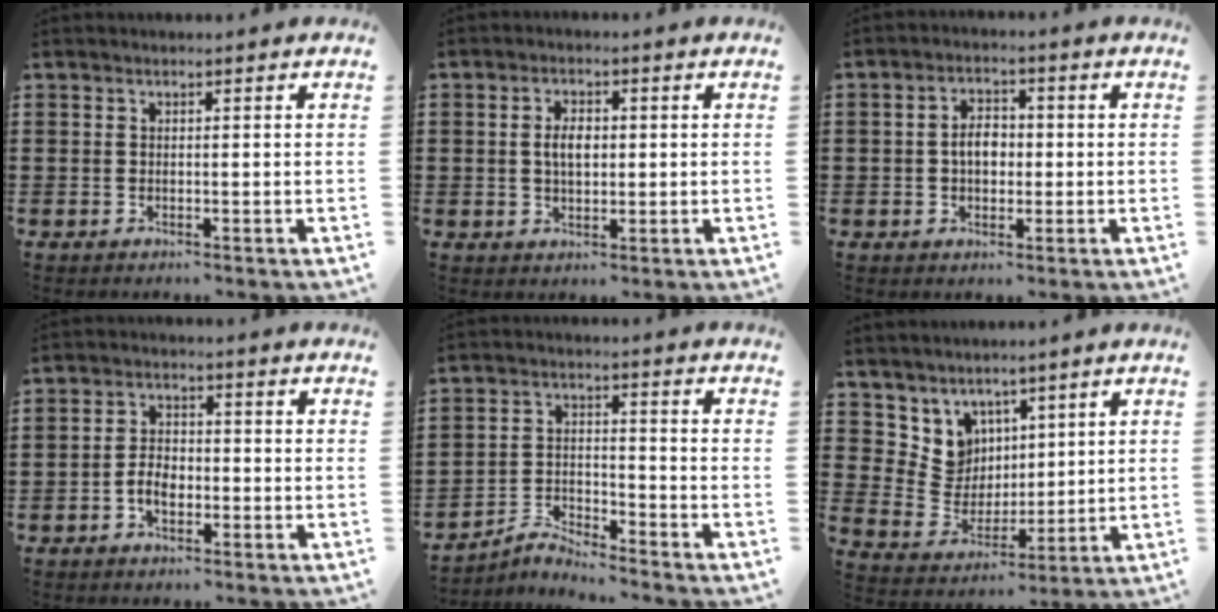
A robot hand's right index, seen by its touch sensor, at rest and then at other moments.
{"total": 3.5, "force": [0.1, 1.8, 3.0], "torque": [-0.053, 0.001, -0.001]}
{"total": 3.8, "force": [-0.3, 2.3, 3.0], "torque": [-0.052, 0.002, -0.010]}
{"total": 3.6, "force": [-1.5, 2.1, 2.6], "torque": [-0.063, -0.002, -0.032]}
{"total": 3.9, "force": [-3.9, 0.3, 0.4], "torque": [-0.014, 0.005, -0.081]}
{"total": 7.1, "force": [3.8, 5.9, 1.1], "torque": [-0.060, -0.018, 0.076]}